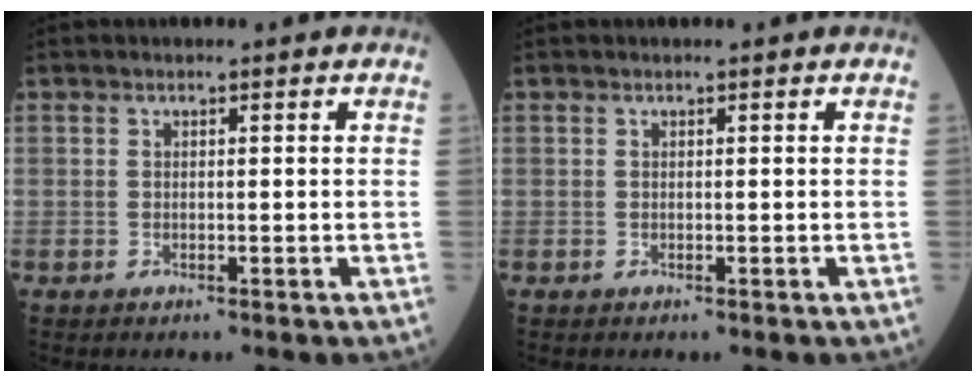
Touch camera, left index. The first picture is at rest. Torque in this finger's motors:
{"motor_torque": [-0.17, 0.17, 0.00, 0.00]}